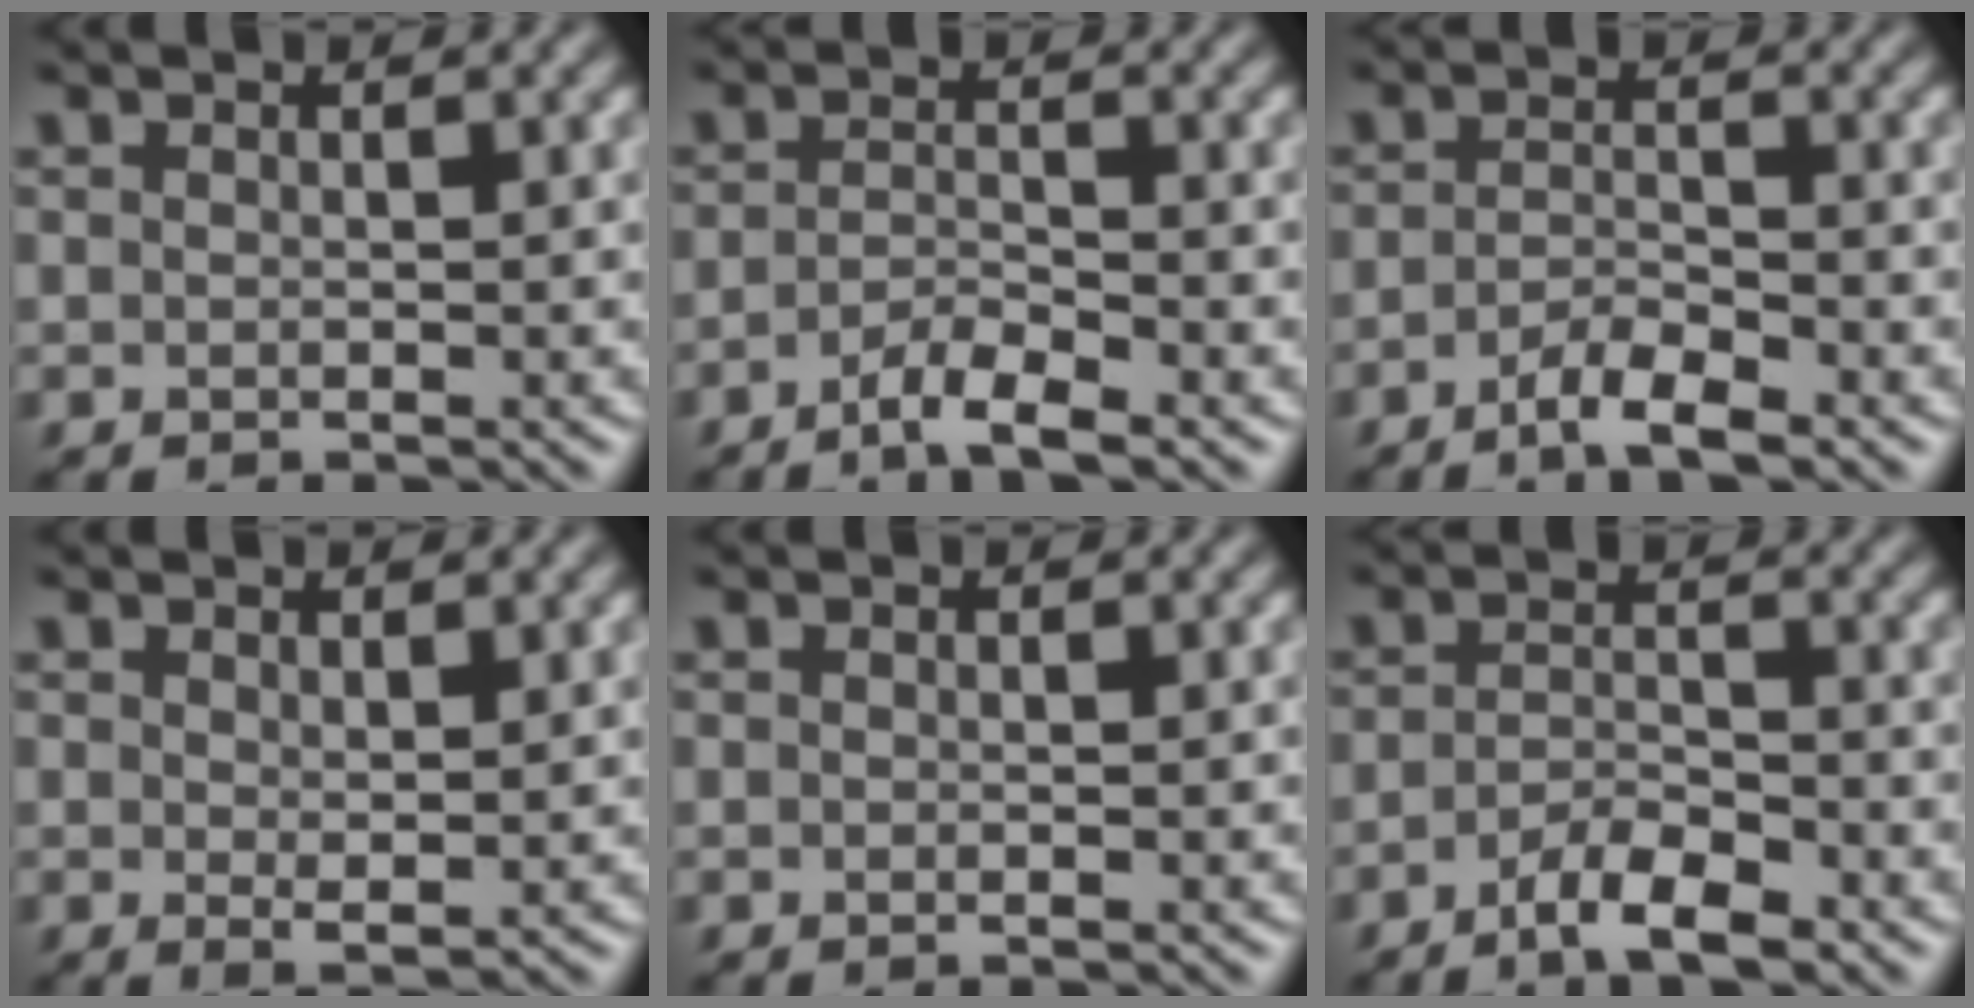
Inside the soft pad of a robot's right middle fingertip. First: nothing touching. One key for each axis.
{"total": 2.9, "fx": -2.0, "fy": 0.5, "fz": 2.0, "tx": -0.037, "ty": 0.002, "tz": -0.043}
{"total": 3.0, "fx": -2.0, "fy": 0.6, "fz": 2.1, "tx": -0.039, "ty": 0.002, "tz": -0.043}
{"total": 1.3, "fx": 0.6, "fy": 0.4, "fz": 1.1, "tx": -0.020, "ty": -0.006, "tz": 0.012}
{"total": 0.0}
{"total": 3.5, "fx": -2.4, "fy": 0.9, "fz": 2.4, "tx": -0.045, "ty": 0.001, "tz": -0.047}